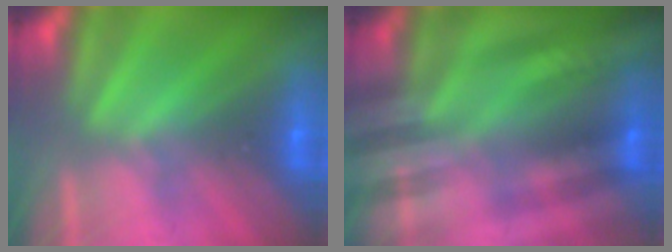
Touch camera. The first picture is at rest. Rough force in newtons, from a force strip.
{"total": 2.6}